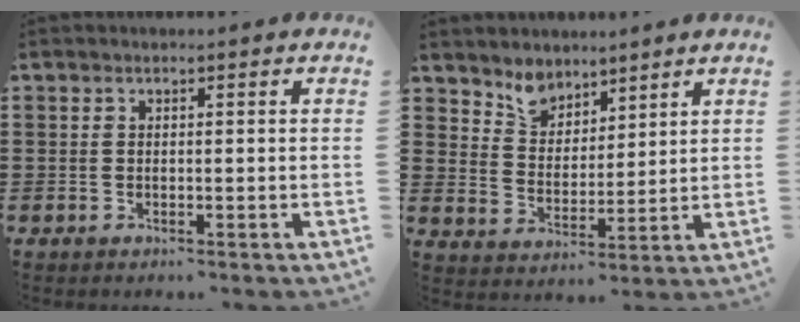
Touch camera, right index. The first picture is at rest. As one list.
[{"total": 4.9, "force": [4.1, 2.7, 0.4], "torque": [-0.031, -0.007, 0.077]}]